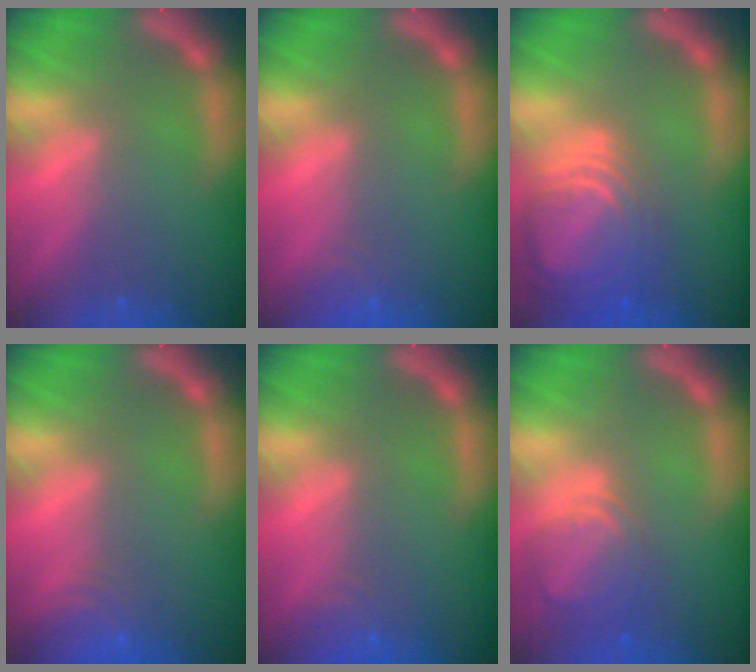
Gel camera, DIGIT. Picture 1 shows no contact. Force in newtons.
{"total": 1.4}
{"total": 9.5}
{"total": 4.0}
{"total": 1.9}
{"total": 5.0}